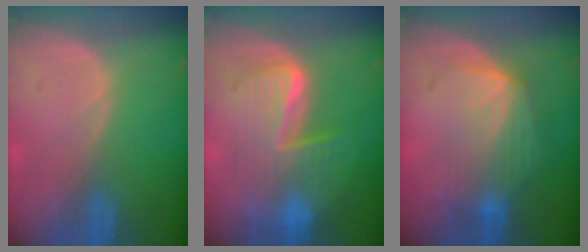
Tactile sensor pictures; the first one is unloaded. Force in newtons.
{"total": 8.5, "press": 8.4, "slide": 0.9}
{"total": 6.9, "press": 6.9, "slide": 0.6}